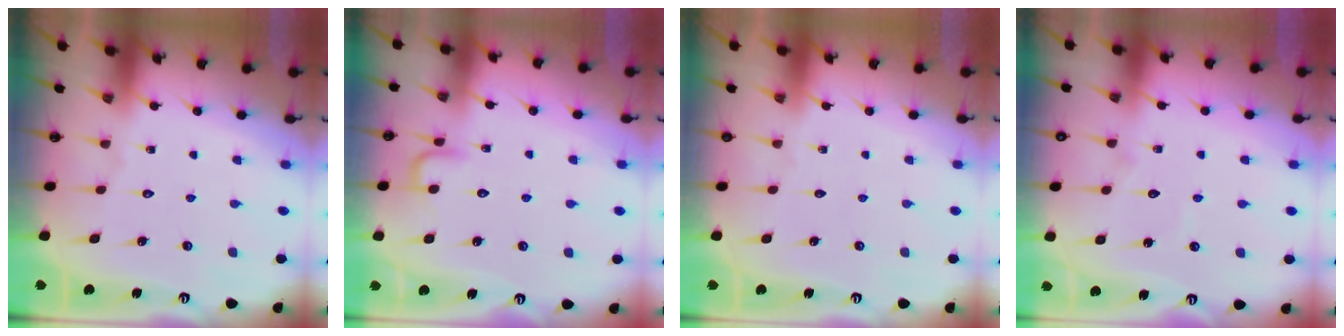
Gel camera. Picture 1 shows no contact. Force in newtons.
{"total": 5.0, "press": 5.0, "slide": 0.5}
{"total": 0.0}
{"total": 5.6, "press": 5.6, "slide": 0.5}